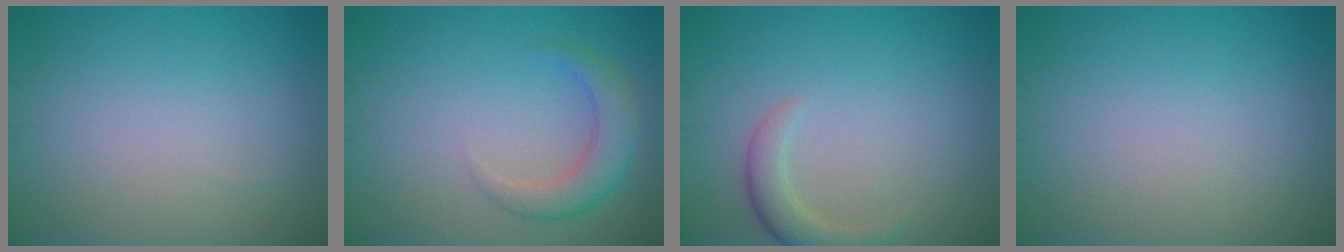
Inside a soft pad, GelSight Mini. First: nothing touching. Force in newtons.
{"total": 3.4, "press": 3.4, "slide": 0.1}
{"total": 2.5, "press": 2.5, "slide": 0.2}
{"total": 0.0}